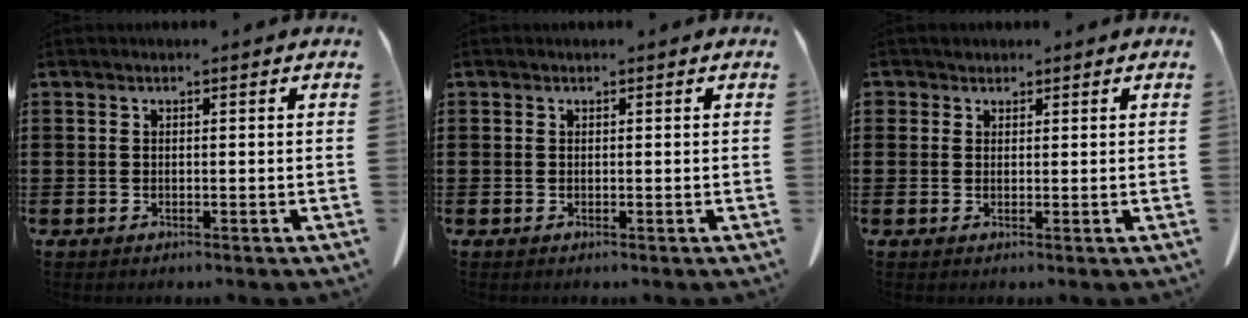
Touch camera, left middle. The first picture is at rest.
{"total": 0.0}
{"total": 1.4, "force": [1.0, 1.0, 0.0], "torque": [-0.005, 0.005, 0.021]}